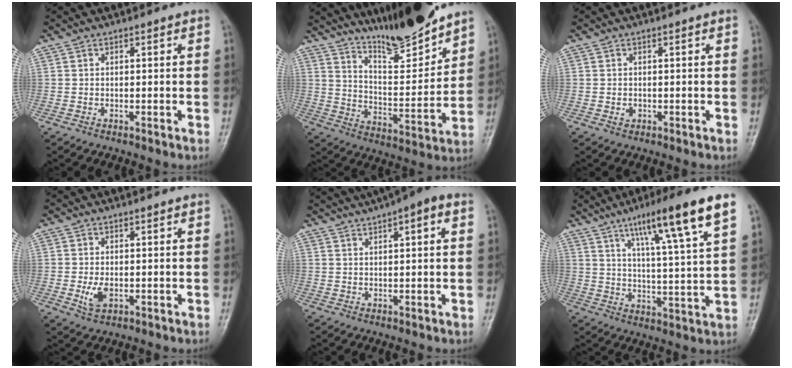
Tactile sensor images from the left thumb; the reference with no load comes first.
{"total": 13.8, "force": [12.2, 1.5, 6.4], "torque": [-0.081, -0.084, 0.213]}
{"total": 0.9, "force": [0.1, 0.7, 0.6], "torque": [-0.007, 0.004, 0.004]}
{"total": 3.2, "force": [-0.1, 1.8, 2.7], "torque": [-0.056, -0.006, 0.005]}
{"total": 9.0, "force": [5.5, 1.9, 6.8], "torque": [-0.099, 0.025, 0.080]}
{"total": 16.2, "force": [9.1, 1.4, 13.3], "torque": [-0.207, -0.033, 0.144]}